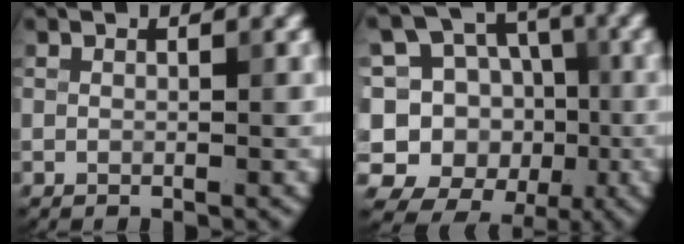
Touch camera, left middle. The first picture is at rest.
{"total": 11.6, "force": [-1.1, 10.8, 3.9], "torque": [-0.102, 0.039, -0.018]}